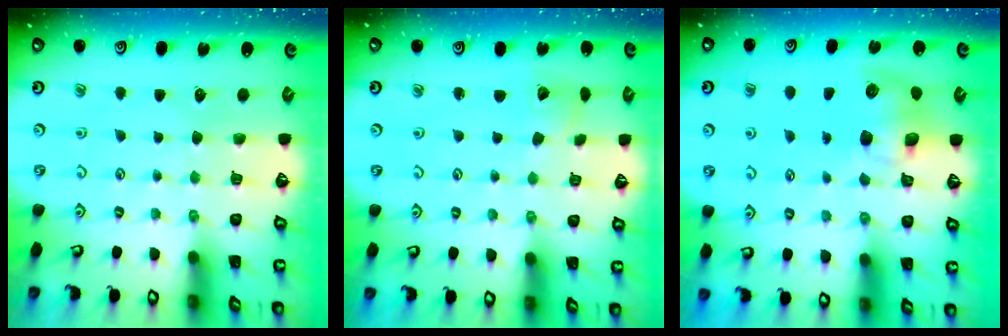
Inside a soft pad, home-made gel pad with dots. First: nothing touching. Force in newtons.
{"total": 2.8, "press": 2.8, "slide": 0.4}
{"total": 8.2, "press": 8.1, "slide": 1.3}